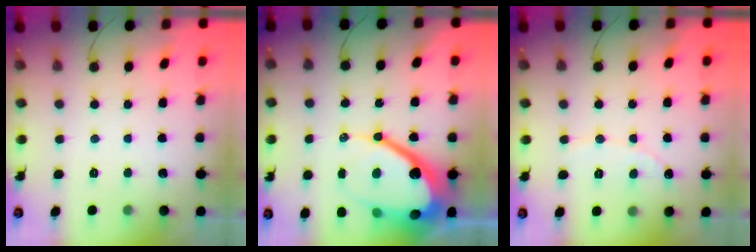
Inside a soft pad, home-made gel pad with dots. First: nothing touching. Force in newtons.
{"total": 23.6, "press": 23.5, "slide": 1.9}
{"total": 2.1, "press": 2.1, "slide": 0.1}